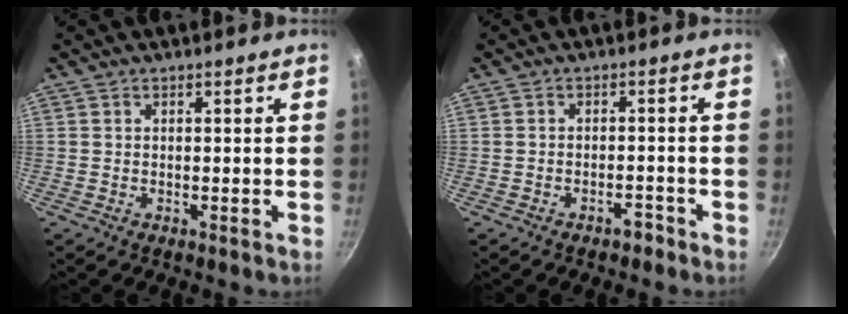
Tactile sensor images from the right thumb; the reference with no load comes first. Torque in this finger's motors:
{"motor_torque": [0.66, 0.15, -0.30, 0.05, -0.02]}